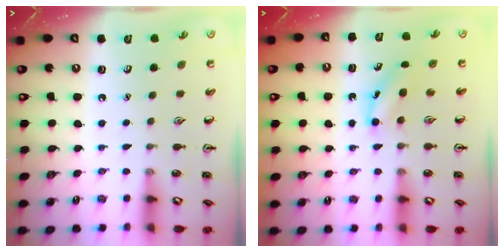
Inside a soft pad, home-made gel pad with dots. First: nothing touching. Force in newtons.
{"total": 3.7, "press": 3.5, "slide": 1.1}